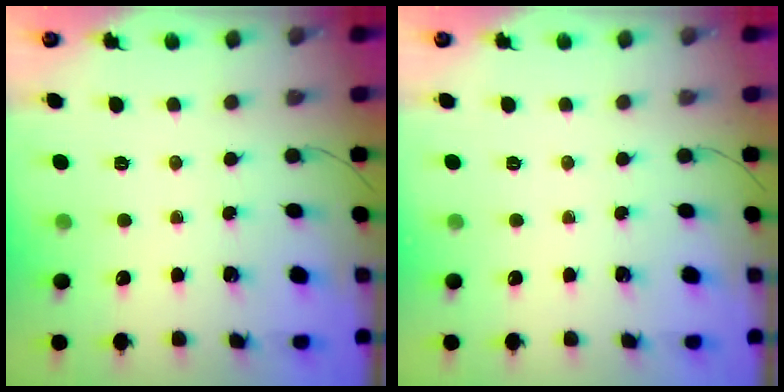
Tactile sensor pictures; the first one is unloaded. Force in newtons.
{"total": 0.0}